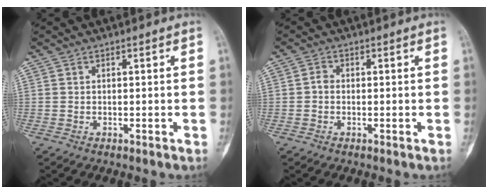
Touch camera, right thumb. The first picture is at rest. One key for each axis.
{"total": 1.7, "fx": -0.2, "fy": 1.4, "fz": 0.8, "tx": -0.003, "ty": 0.005, "tz": -0.010}